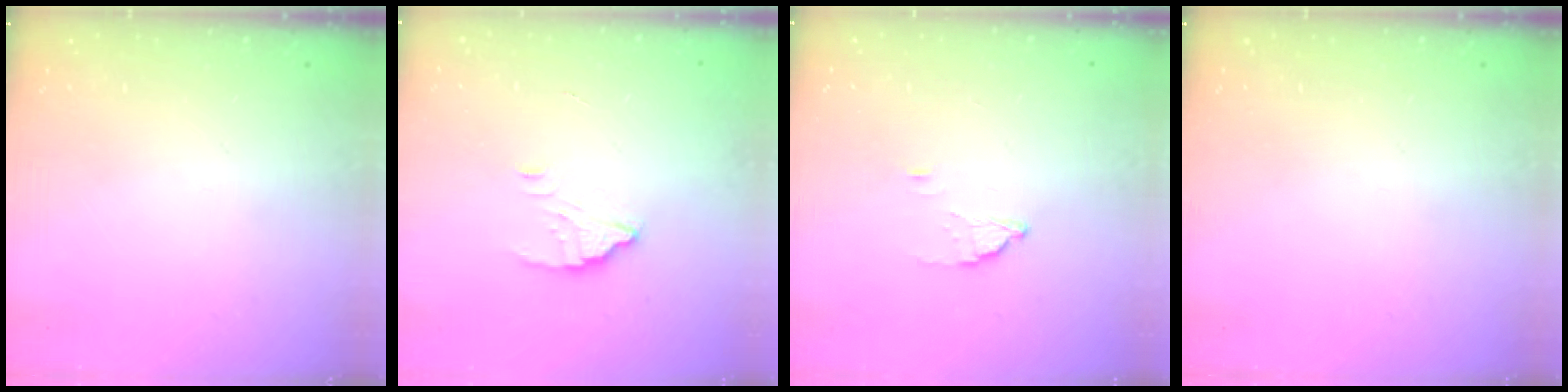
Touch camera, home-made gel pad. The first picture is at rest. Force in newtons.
{"total": 2.7, "press": 2.7, "slide": 0.1}
{"total": 2.3, "press": 2.3, "slide": 0.1}
{"total": 0.0}